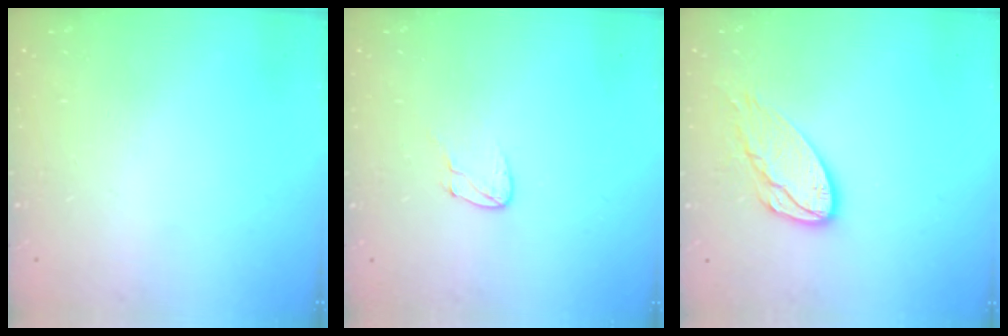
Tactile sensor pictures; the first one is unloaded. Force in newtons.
{"total": 5.0, "press": 5.0, "slide": 0.4}
{"total": 11.0, "press": 11.0, "slide": 0.6}